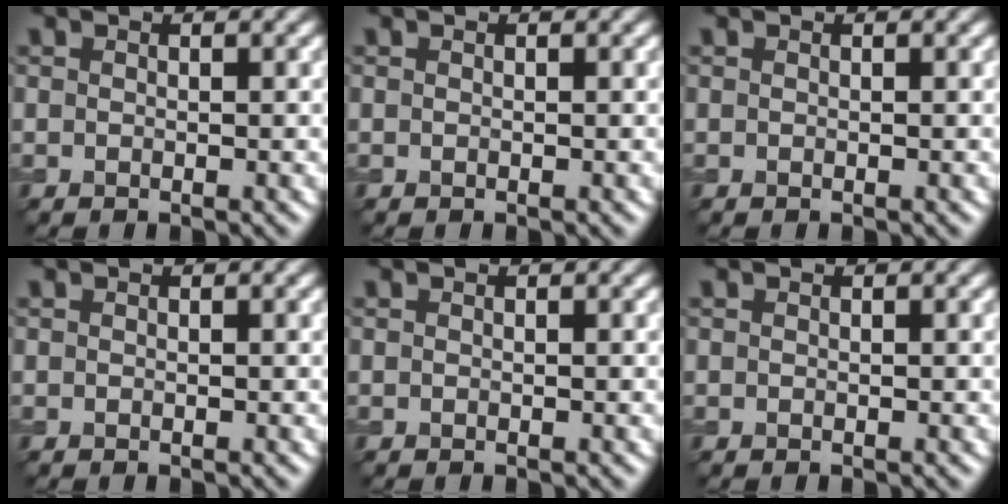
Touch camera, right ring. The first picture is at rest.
{"total": 0.0}
{"total": 0.0}
{"total": 0.0}
{"total": 0.0}
{"total": 0.0}